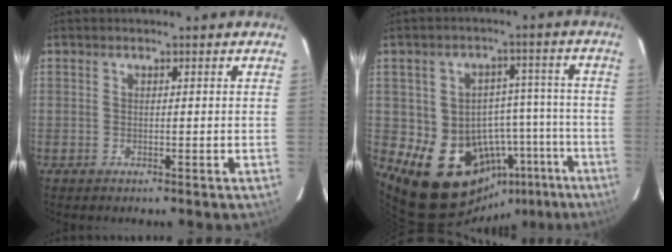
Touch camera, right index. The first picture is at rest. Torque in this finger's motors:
{"motor_torque": [1.79, -0.35, 1.05, 0.16]}